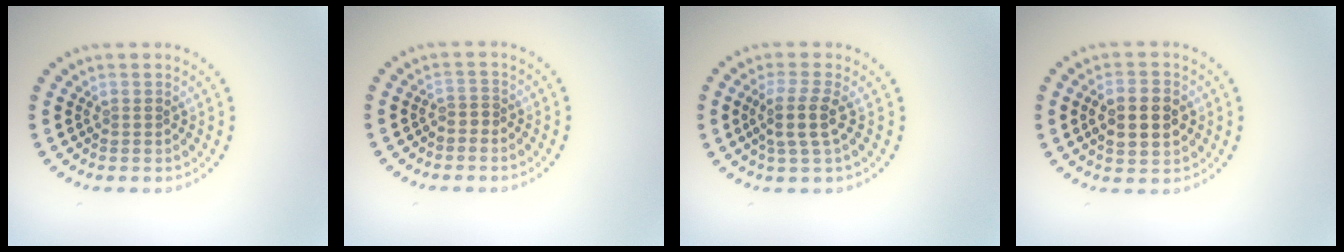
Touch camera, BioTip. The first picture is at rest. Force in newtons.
{"total": 0.6, "press": 0.4, "slide": 0.5}
{"total": 2.7, "press": 2.2, "slide": 1.6}
{"total": 4.8, "press": 4.8, "slide": 0.4}